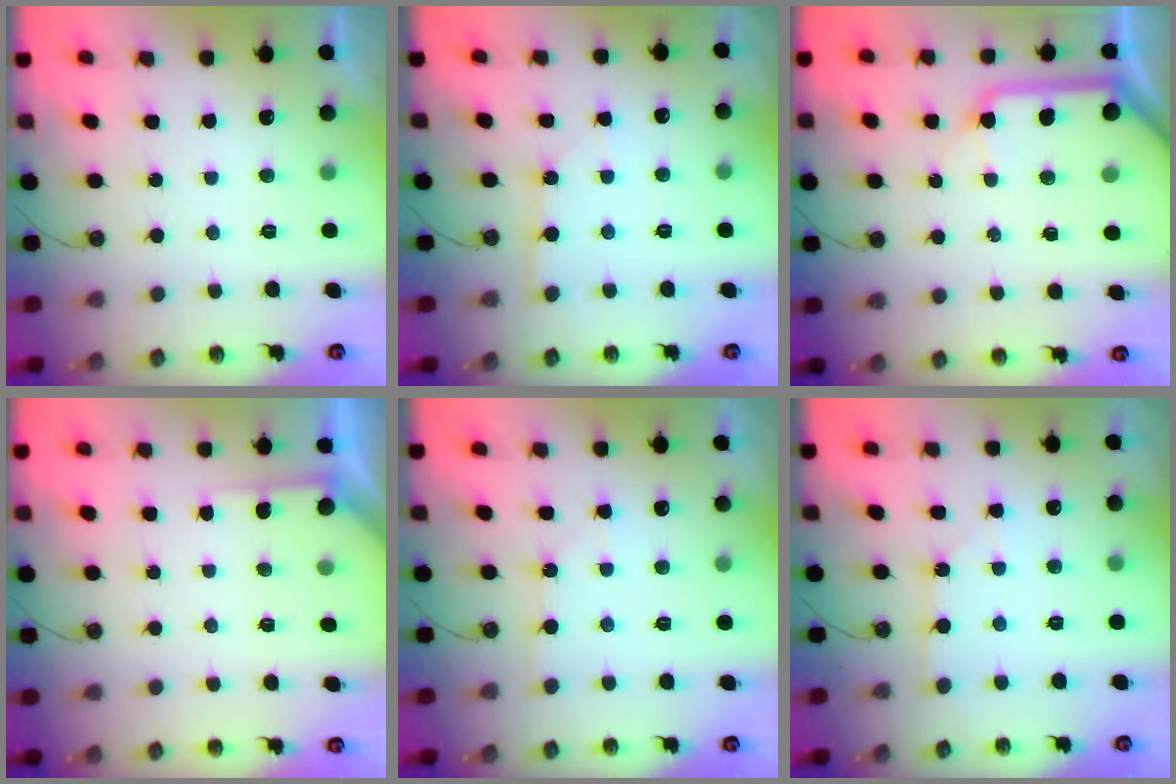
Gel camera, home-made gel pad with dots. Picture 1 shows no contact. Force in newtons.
{"total": 3.8, "press": 3.7, "slide": 0.5}
{"total": 11.9, "press": 11.8, "slide": 1.6}
{"total": 3.7, "press": 3.7, "slide": 0.2}
{"total": 4.3, "press": 4.2, "slide": 0.5}
{"total": 5.7, "press": 5.7, "slide": 0.8}